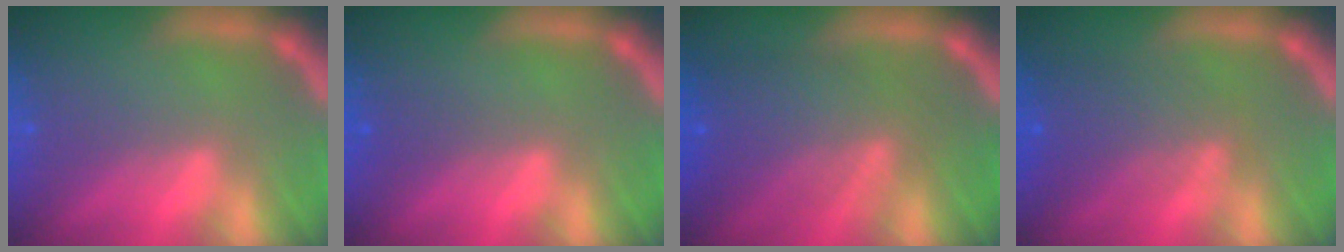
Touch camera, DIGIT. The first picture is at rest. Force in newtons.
{"total": 0.9}
{"total": 7.1}
{"total": 4.5}